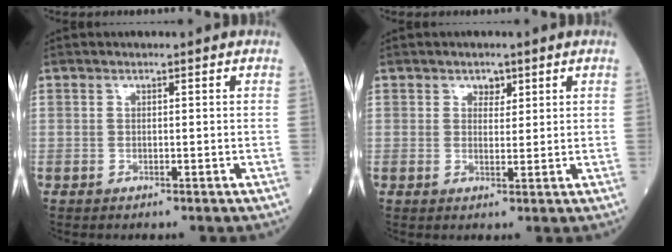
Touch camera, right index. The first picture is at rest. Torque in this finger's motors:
{"motor_torque": [-0.09, 0.04, -0.04, -0.01]}